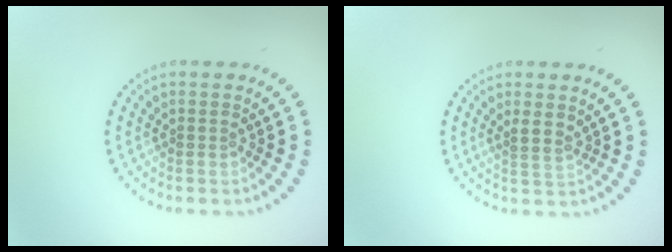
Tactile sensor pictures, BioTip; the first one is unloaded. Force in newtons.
{"total": 1.5, "press": 1.2, "slide": 1.0}